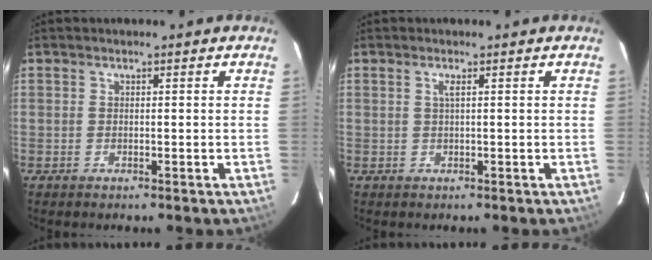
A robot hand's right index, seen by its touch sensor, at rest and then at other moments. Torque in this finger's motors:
{"motor_torque": [0.10, -0.04, 0.07, 0.02]}